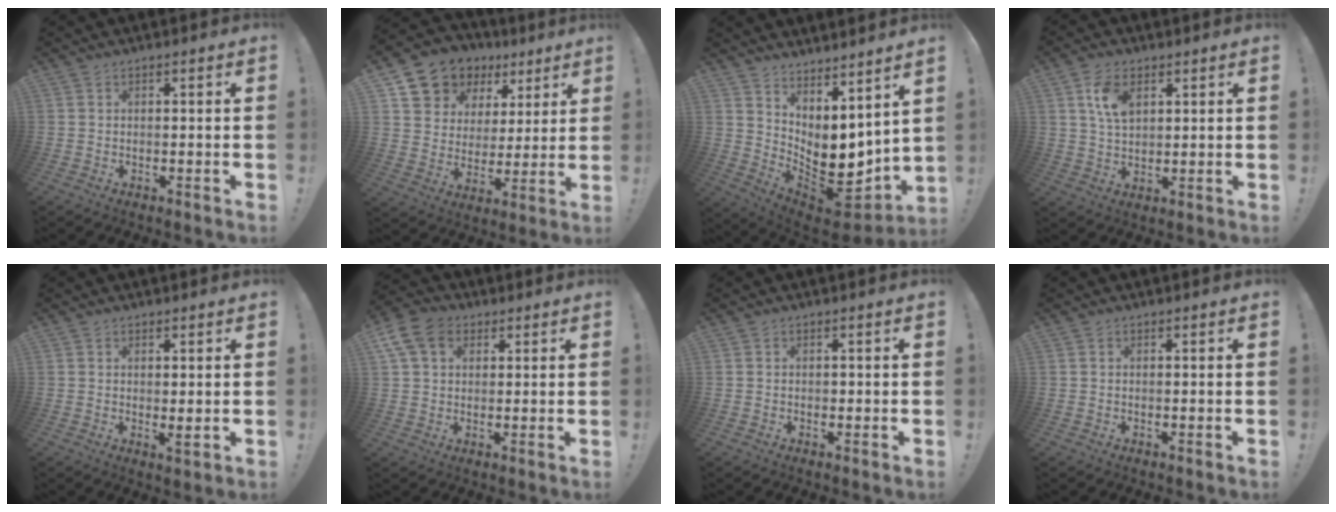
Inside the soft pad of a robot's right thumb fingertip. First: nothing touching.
{"total": 11.2, "force": [7.2, 8.1, 2.8], "torque": [-0.055, -0.048, 0.144]}
{"total": 10.6, "force": [-0.5, 7.3, 7.7], "torque": [-0.084, -0.029, 0.009]}
{"total": 8.2, "force": [3.6, 5.0, 5.5], "torque": [-0.092, -0.006, 0.068]}
{"total": 2.3, "force": [0.7, 0.5, 2.2], "torque": [-0.028, -0.007, 0.013]}
{"total": 10.8, "force": [4.2, 7.8, 6.1], "torque": [-0.108, -0.006, 0.085]}
{"total": 0.5, "force": [-0.3, 0.4, 0.1], "torque": [-0.004, 0.002, -0.004]}
{"total": 0.0}